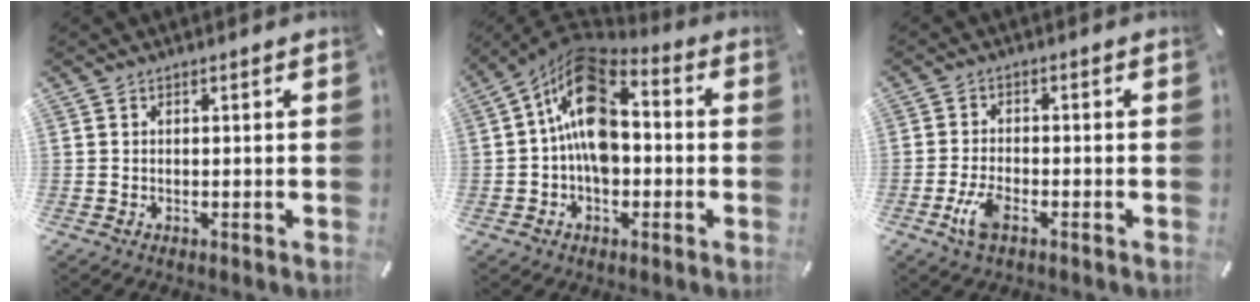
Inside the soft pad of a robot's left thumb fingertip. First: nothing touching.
{"total": 15.2, "force": [0.9, 10.0, 11.5], "torque": [-0.207, -0.003, 0.014]}
{"total": 5.4, "force": [-2.4, 2.4, 4.2], "torque": [-0.108, -0.005, -0.050]}